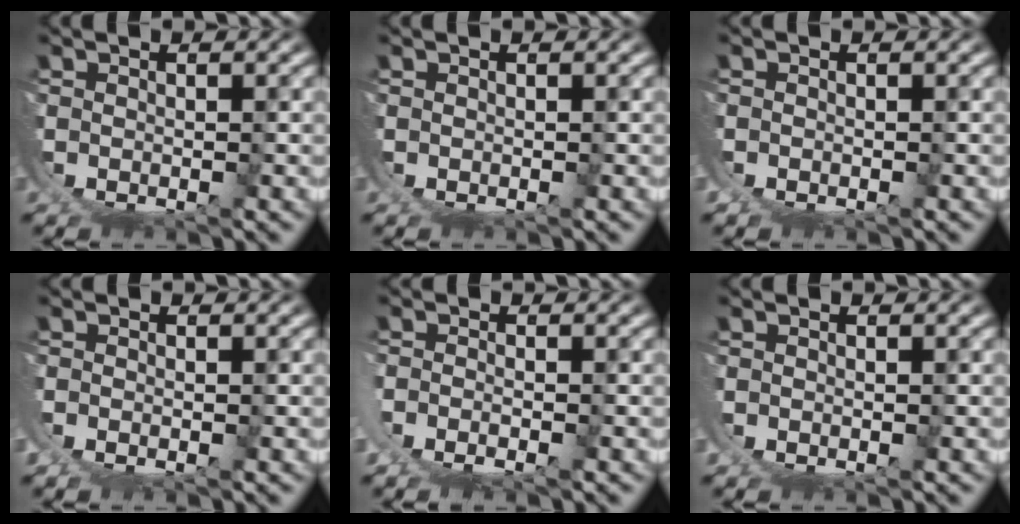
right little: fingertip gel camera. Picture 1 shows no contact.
{"total": 0.0}
{"total": 1.3, "force": [-0.2, 1.2, 0.5], "torque": [-0.021, -0.003, -0.004]}
{"total": 0.6, "force": [0.2, 0.0, 0.6], "torque": [-0.015, -0.001, 0.004]}
{"total": 2.0, "force": [-0.1, 1.1, 1.6], "torque": [-0.038, -0.011, 0.003]}
{"total": 0.0}